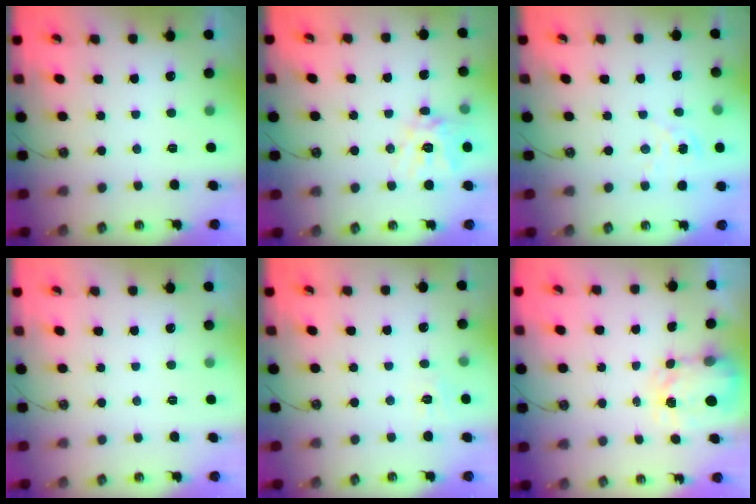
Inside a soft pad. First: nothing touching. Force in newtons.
{"total": 13.2, "press": 13.1, "slide": 1.5}
{"total": 2.5, "press": 2.5, "slide": 0.3}
{"total": 0.0}
{"total": 3.7, "press": 3.7, "slide": 0.5}
{"total": 3.8, "press": 3.7, "slide": 0.6}